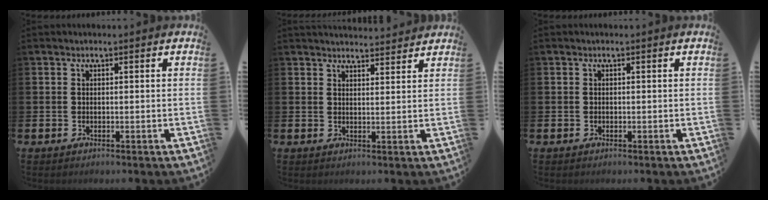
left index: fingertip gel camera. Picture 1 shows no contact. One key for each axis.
{"total": 3.2, "fx": 3.2, "fy": 0.3, "fz": -0.1, "tx": 0.005, "ty": -0.022, "tz": 0.055}
{"total": 0.0}